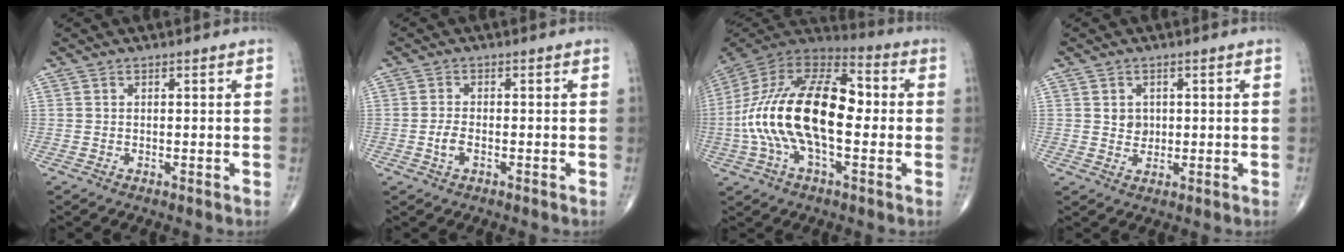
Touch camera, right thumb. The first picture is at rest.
{"total": 2.6, "force": [-0.8, 1.3, 2.1], "torque": [-0.046, 0.006, -0.016]}
{"total": 23.9, "force": [-1.2, 11.7, 20.8], "torque": [-0.395, 0.034, -0.031]}
{"total": 2.7, "force": [0.5, 2.3, 1.3], "torque": [-0.007, -0.003, 0.012]}